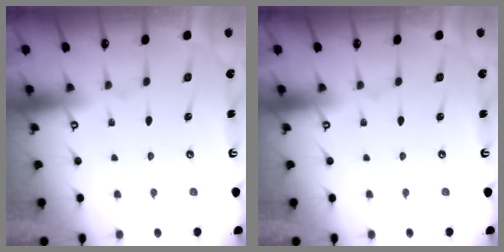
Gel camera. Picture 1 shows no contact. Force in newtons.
{"total": 0.0}